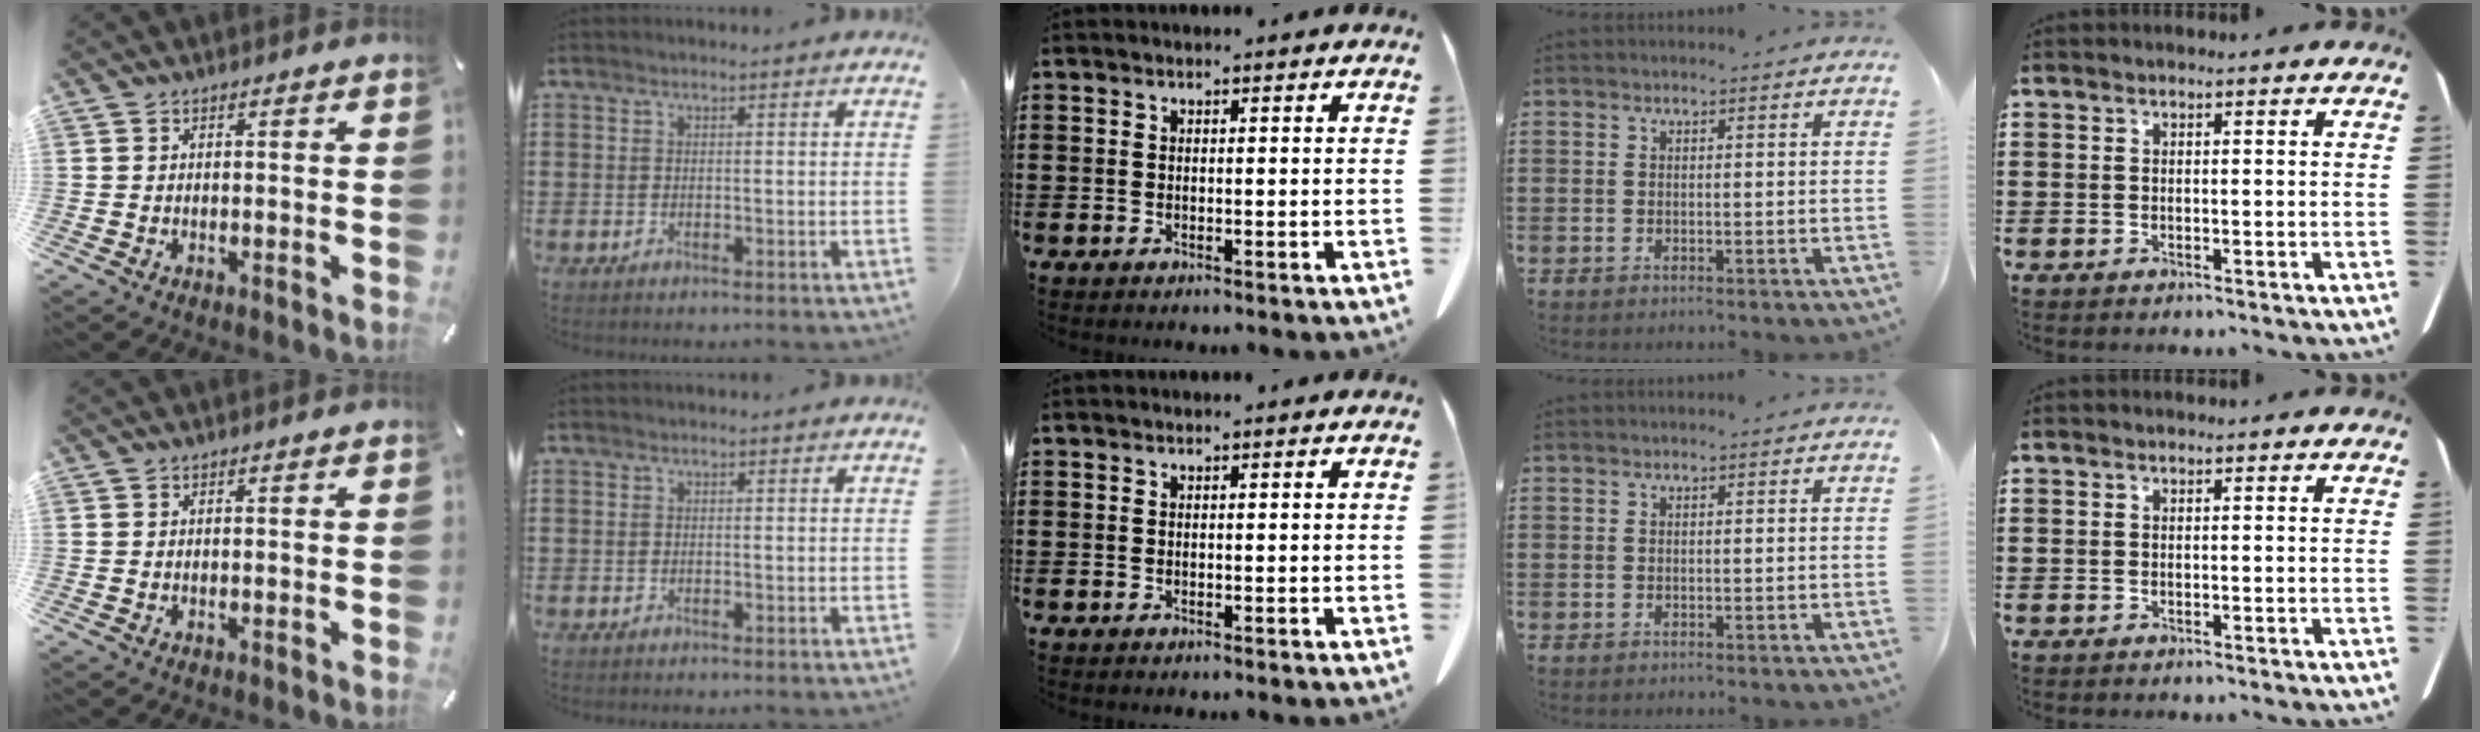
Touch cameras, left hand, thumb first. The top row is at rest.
{}